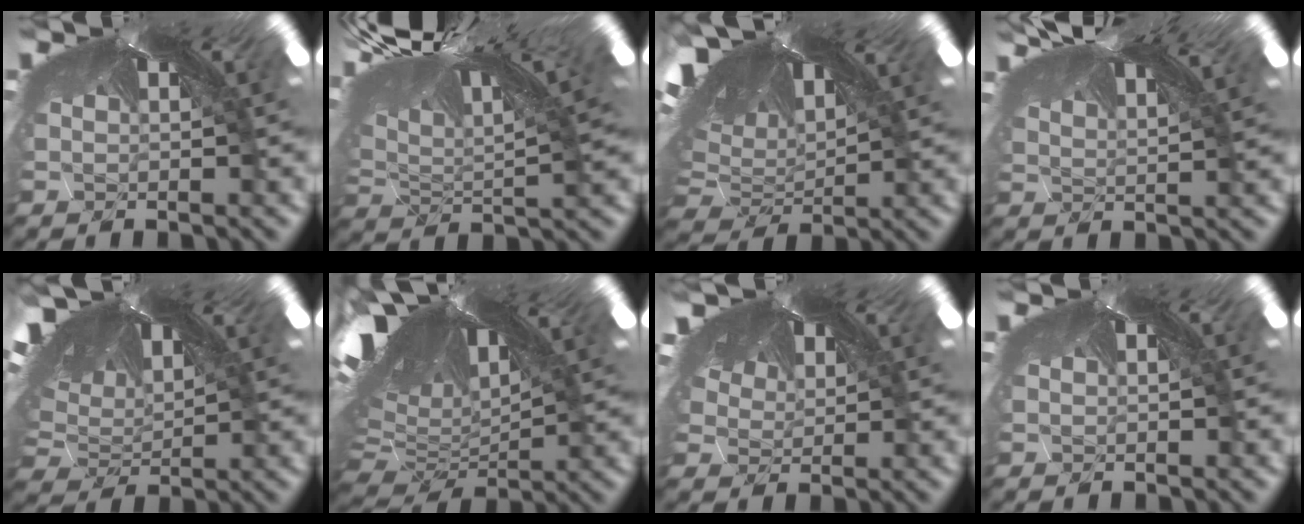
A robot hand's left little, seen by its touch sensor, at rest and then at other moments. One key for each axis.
{"total": 1.7, "fx": -1.5, "fy": -0.5, "fz": 0.6, "tx": -0.030, "ty": -0.021, "tz": -0.016}
{"total": 2.7, "fx": -2.7, "fy": -0.3, "fz": 0.5, "tx": -0.044, "ty": -0.047, "tz": -0.026}
{"total": 1.8, "fx": -1.8, "fy": 0.3, "fz": 0.1, "tx": 0.006, "ty": -0.021, "tz": -0.016}
{"total": 2.4, "fx": -2.4, "fy": -0.1, "fz": 0.4, "tx": -0.044, "ty": -0.045, "tz": -0.020}
{"total": 3.2, "fx": -3.0, "fy": -0.8, "fz": 0.6, "tx": -0.064, "ty": -0.057, "tz": -0.028}
{"total": 1.3, "fx": -0.8, "fy": 0.7, "fz": 0.7, "tx": -0.019, "ty": -0.007, "tz": -0.014}
{"total": 0.0}